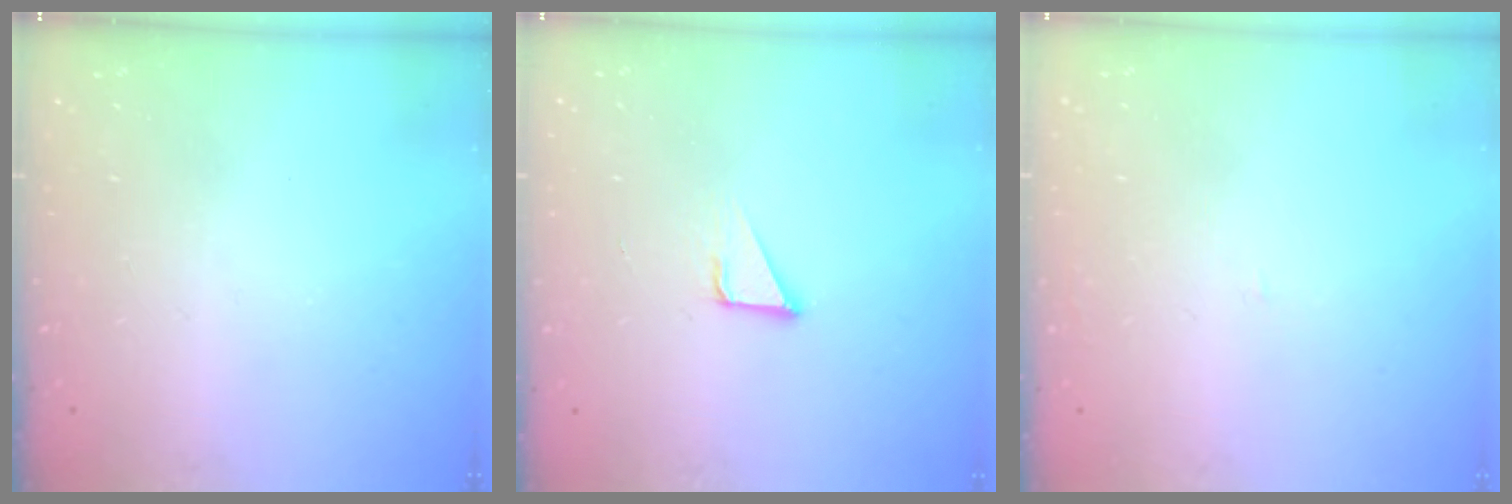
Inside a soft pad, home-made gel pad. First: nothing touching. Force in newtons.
{"total": 2.1, "press": 2.1, "slide": 0.0}
{"total": 0.9, "press": 0.9, "slide": 0.1}